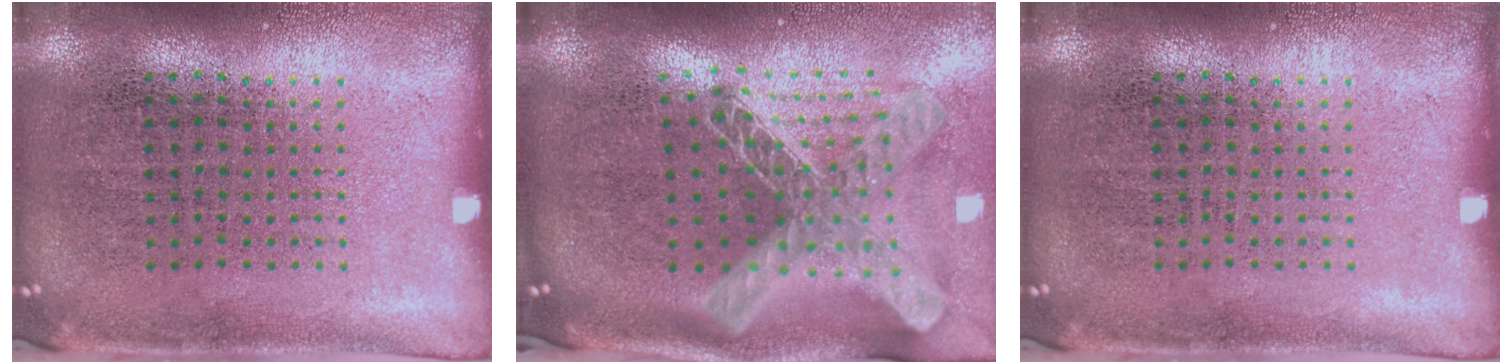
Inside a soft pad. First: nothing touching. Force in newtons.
{"total": 2.9, "press": 2.1, "slide": 2.0}
{"total": 0.0}